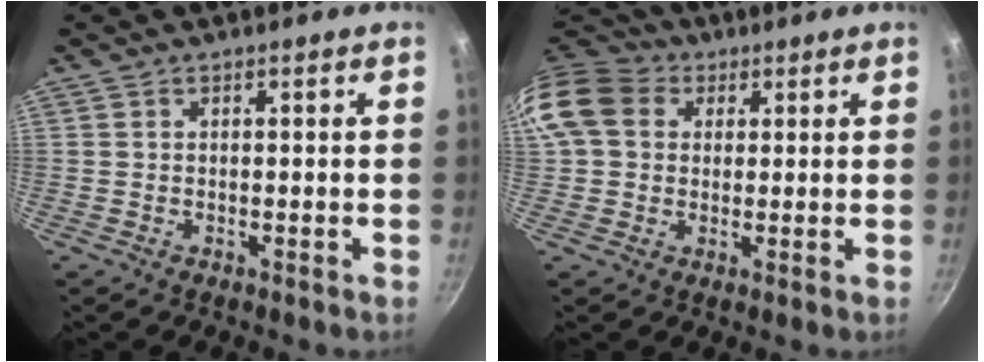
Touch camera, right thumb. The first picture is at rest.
{"total": 12.6, "force": [3.4, 10.3, 6.4], "torque": [-0.114, 0.022, 0.049]}